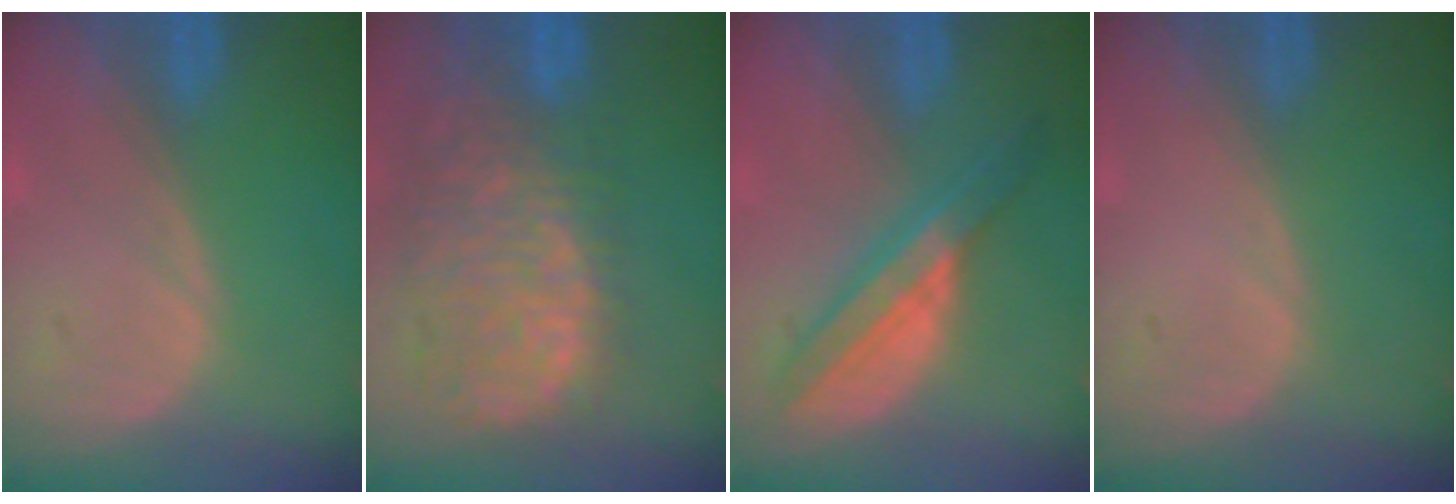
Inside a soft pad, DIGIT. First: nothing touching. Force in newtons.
{"total": 13.3, "press": 11.0, "slide": 7.5}
{"total": 6.2, "press": 6.2, "slide": 0.1}
{"total": 0.0}